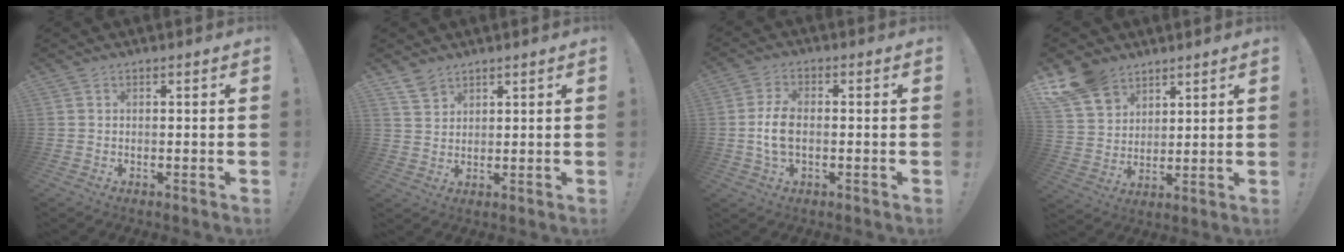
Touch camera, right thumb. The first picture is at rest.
{"total": 4.6, "force": [3.7, 2.5, 1.2], "torque": [-0.016, -0.024, 0.070]}
{"total": 7.3, "force": [-0.9, 4.1, 6.0], "torque": [-0.123, 0.001, -0.014]}
{"total": 12.0, "force": [8.5, 7.5, 4.1], "torque": [-0.082, -0.048, 0.168]}